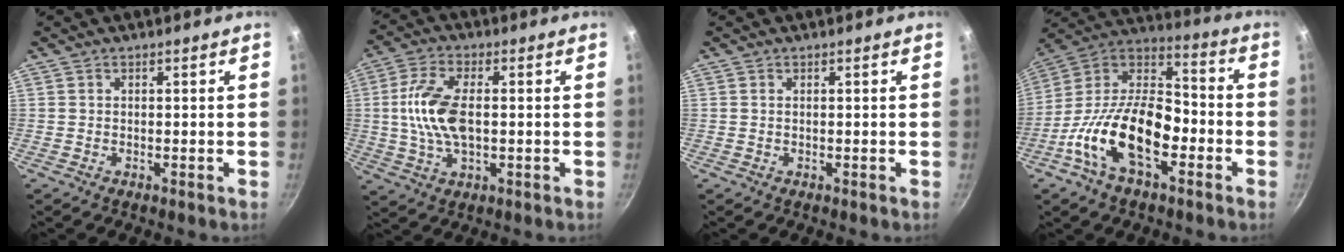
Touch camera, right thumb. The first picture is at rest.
{"total": 11.0, "force": [0.3, 5.5, 9.5], "torque": [-0.186, 0.012, 0.000]}
{"total": 0.0}
{"total": 20.8, "force": [-7.0, 11.0, 16.2], "torque": [-0.269, 0.055, -0.149]}